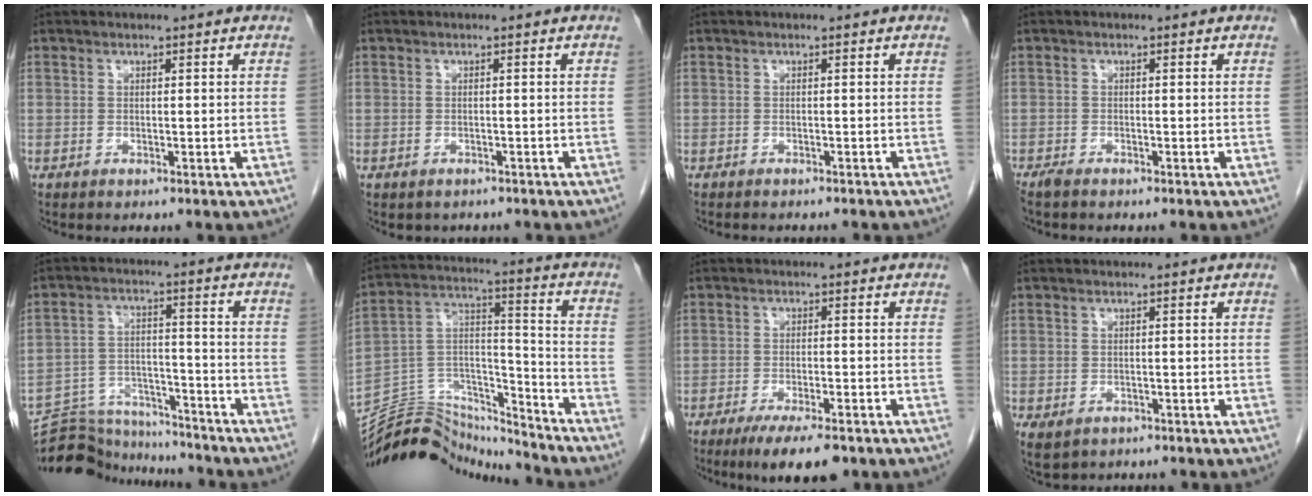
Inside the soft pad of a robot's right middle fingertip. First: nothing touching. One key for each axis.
{"total": 1.7, "fx": -1.4, "fy": 0.9, "fz": 0.2, "tx": -0.010, "ty": -0.002, "tz": -0.017}
{"total": 3.6, "fx": -3.4, "fy": 0.7, "fz": 1.2, "tx": -0.014, "ty": -0.004, "tz": -0.039}
{"total": 1.4, "fx": -1.2, "fy": 0.2, "fz": 0.7, "tx": -0.019, "ty": -0.005, "tz": -0.024}
{"total": 13.6, "fx": -13.3, "fy": 2.4, "fz": 1.4, "tx": -0.028, "ty": 0.028, "tz": -0.208}
{"total": 17.4, "fx": -17.2, "fy": 2.6, "fz": 1.5, "tx": -0.026, "ty": 0.058, "tz": -0.287}
{"total": 8.0, "fx": -5.6, "fy": 1.6, "fz": 5.4, "tx": -0.084, "ty": -0.016, "tz": -0.084}
{"total": 3.5, "fx": -1.9, "fy": 2.4, "fz": 1.6, "tx": -0.028, "ty": -0.005, "tz": -0.022}